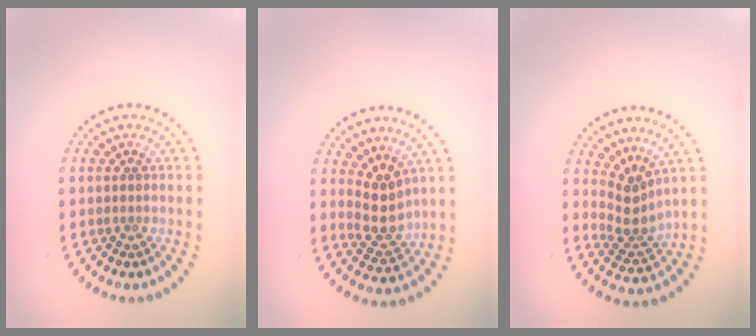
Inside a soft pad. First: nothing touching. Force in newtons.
{"total": 3.0, "press": 2.6, "slide": 1.5}
{"total": 2.9, "press": 1.9, "slide": 2.2}